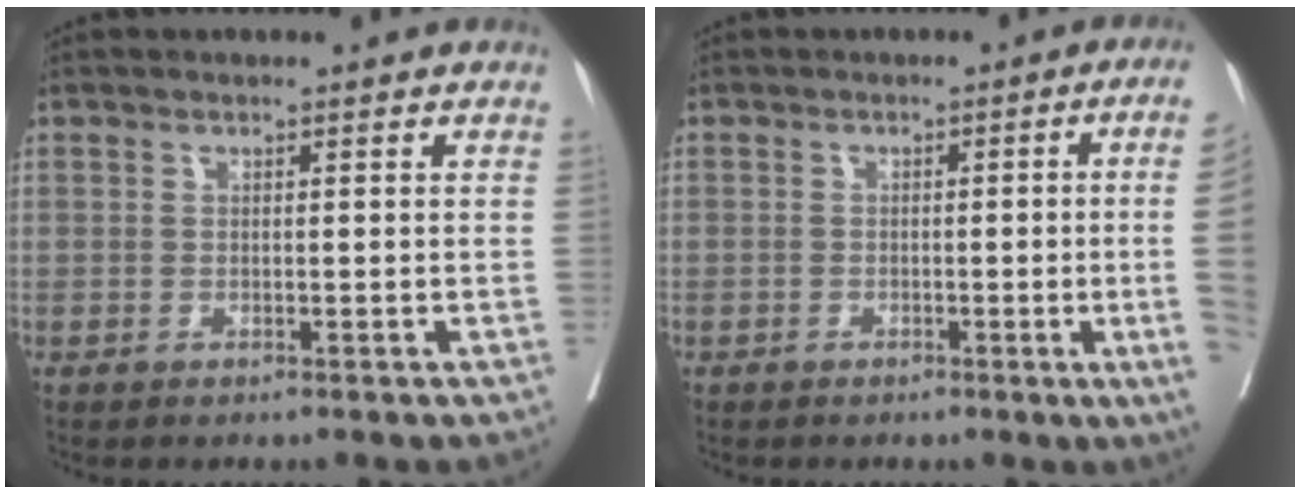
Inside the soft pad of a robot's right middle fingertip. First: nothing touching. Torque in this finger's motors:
{"motor_torque": [0.42, -0.29, -0.95, -0.21]}